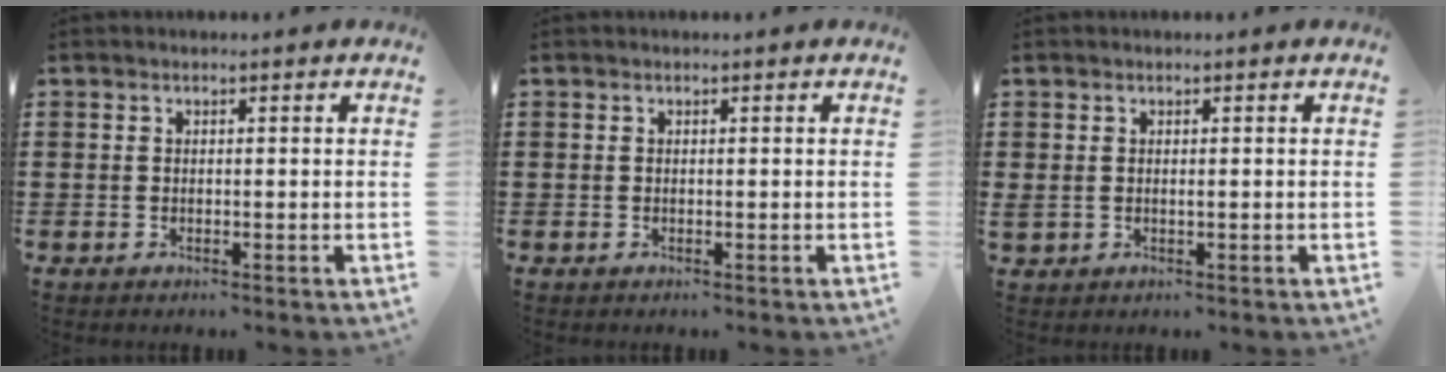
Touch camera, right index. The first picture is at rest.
{"total": 0.0}
{"total": 0.6, "force": [0.2, 0.3, 0.5], "torque": [-0.013, 0.001, 0.003]}